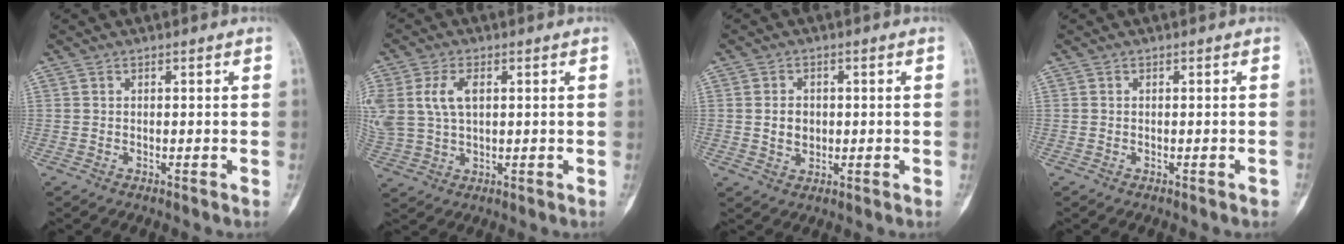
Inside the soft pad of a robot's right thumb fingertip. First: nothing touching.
{"total": 10.9, "force": [2.8, 6.7, 8.1], "torque": [-0.196, 0.004, 0.060]}
{"total": 4.1, "force": [0.1, 3.3, 2.5], "torque": [-0.027, -0.001, 0.004]}
{"total": 0.6, "force": [-0.4, 0.2, 0.4], "torque": [0.000, 0.001, -0.005]}